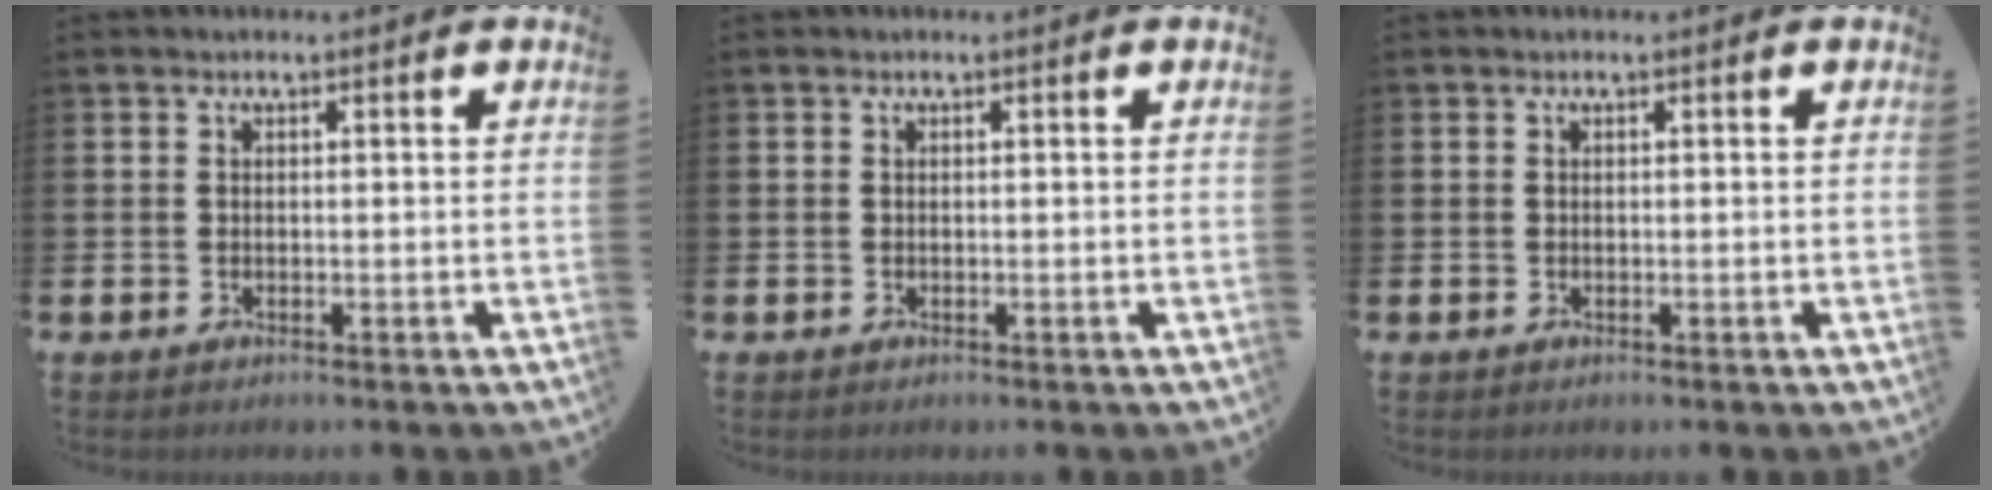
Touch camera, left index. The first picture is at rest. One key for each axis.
{"total": 0.0}
{"total": 0.0}